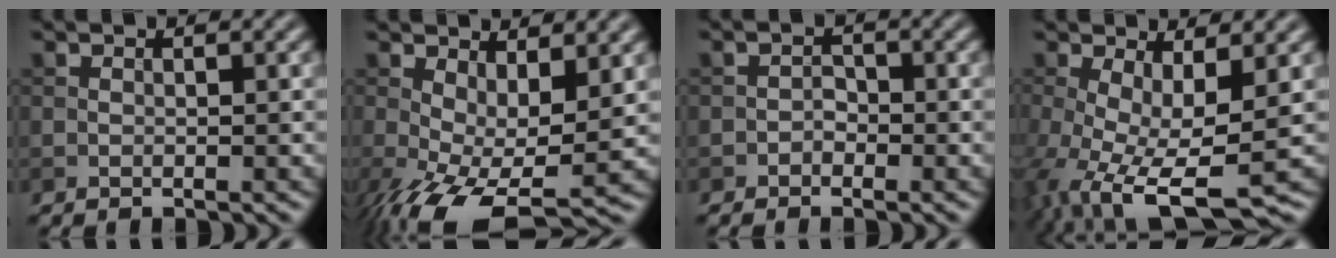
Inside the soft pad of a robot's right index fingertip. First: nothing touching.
{"total": 9.6, "force": [-1.7, 4.4, 8.3], "torque": [-0.157, -0.022, -0.018]}
{"total": 1.2, "force": [-0.6, 0.9, 0.5], "torque": [-0.003, 0.002, -0.011]}
{"total": 8.6, "force": [-2.0, 3.7, 7.5], "torque": [-0.153, -0.022, -0.027]}